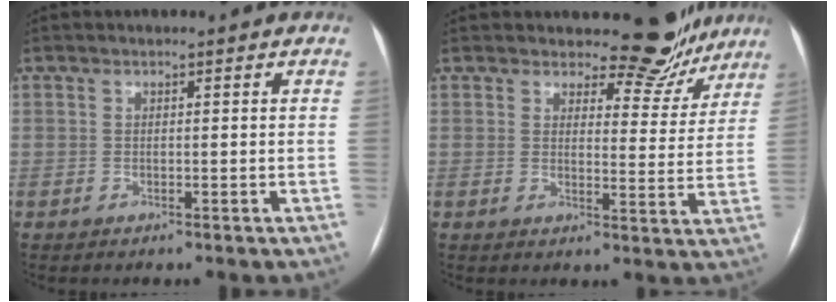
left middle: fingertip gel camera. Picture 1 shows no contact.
{"total": 8.2, "force": [7.4, 3.2, 1.6], "torque": [-0.001, -0.022, 0.078]}